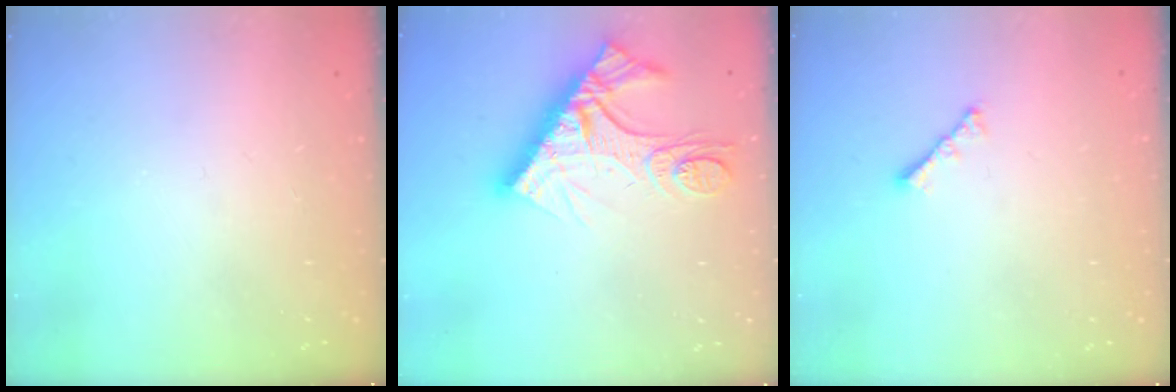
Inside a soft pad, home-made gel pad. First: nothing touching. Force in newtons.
{"total": 14.2, "press": 14.1, "slide": 1.5}
{"total": 2.4, "press": 2.3, "slide": 0.6}